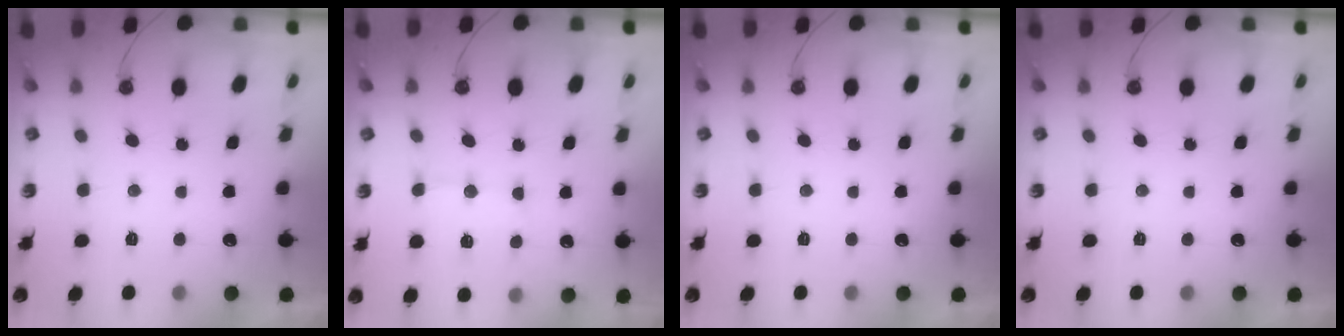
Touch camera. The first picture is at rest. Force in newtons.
{"total": 12.1, "press": 12.0, "slide": 1.1}
{"total": 0.0}
{"total": 0.0}